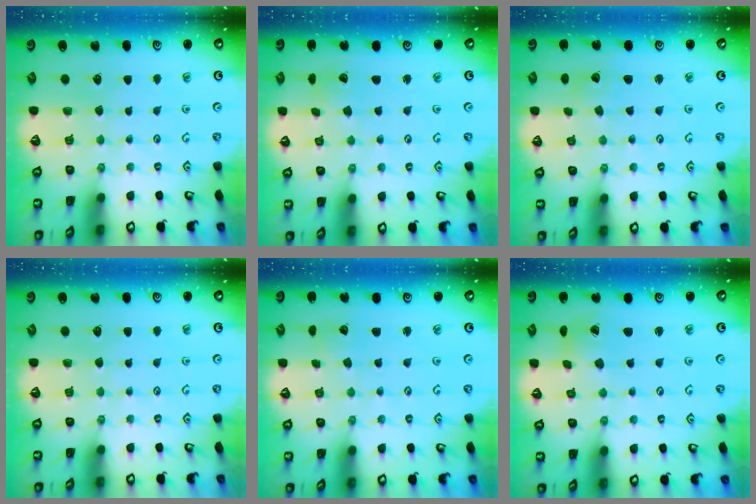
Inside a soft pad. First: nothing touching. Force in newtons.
{"total": 2.6, "press": 2.6, "slide": 0.3}
{"total": 3.0, "press": 3.0, "slide": 0.3}
{"total": 0.0}
{"total": 2.5, "press": 2.5, "slide": 0.2}
{"total": 2.2, "press": 2.2, "slide": 0.4}